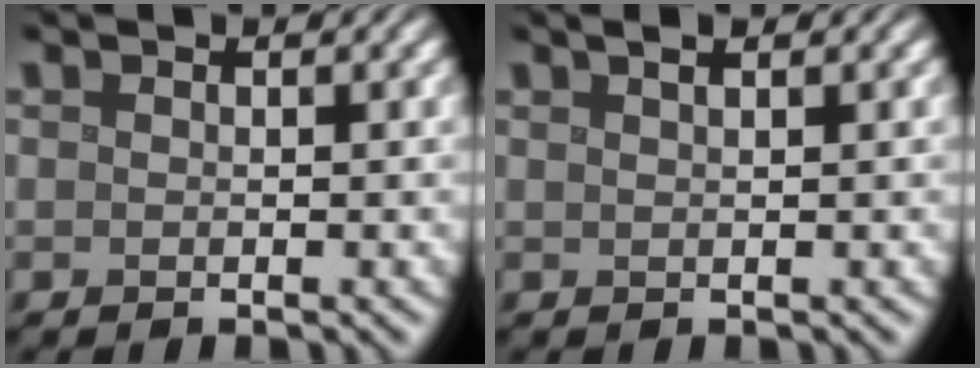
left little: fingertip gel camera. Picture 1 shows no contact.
{"total": 2.1, "force": [1.3, 0.8, 1.4], "torque": [-0.005, 0.002, 0.001]}